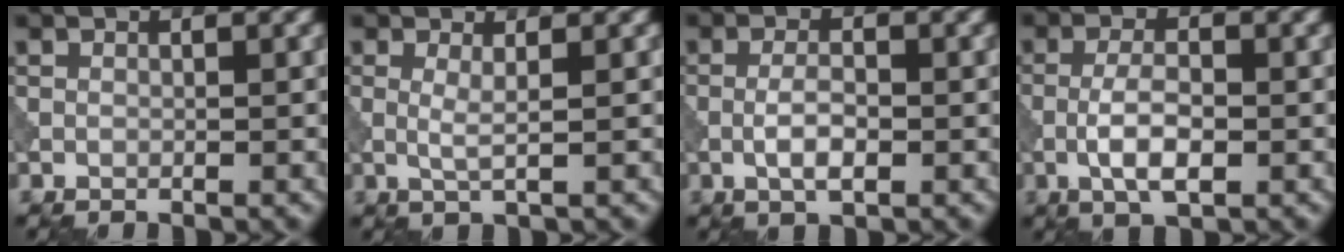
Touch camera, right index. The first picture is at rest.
{"total": 1.6, "force": [0.3, 0.2, 1.5], "torque": [-0.034, -0.004, 0.003]}
{"total": 2.8, "force": [-0.7, 1.0, 2.5], "torque": [-0.050, 0.000, -0.015]}
{"total": 3.9, "force": [-1.1, 1.5, 3.5], "torque": [-0.070, 0.000, -0.025]}